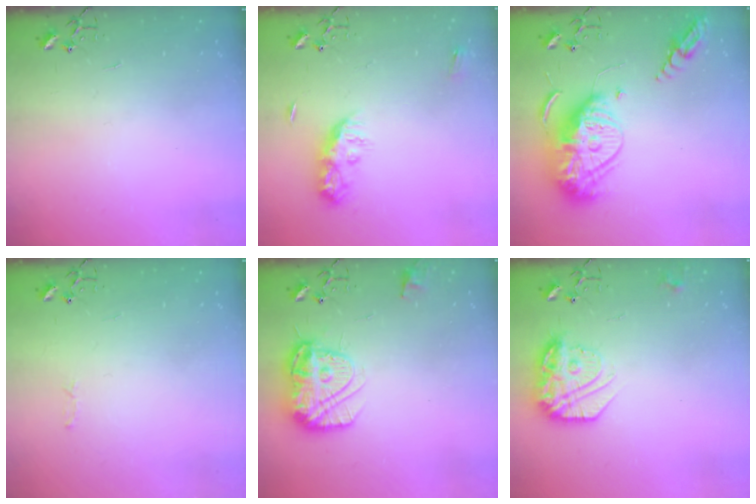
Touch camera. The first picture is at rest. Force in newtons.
{"total": 8.7, "press": 8.7, "slide": 0.4}
{"total": 19.6, "press": 19.5, "slide": 1.9}
{"total": 2.8, "press": 2.8, "slide": 0.4}
{"total": 15.6, "press": 15.5, "slide": 1.6}
{"total": 17.3, "press": 17.3, "slide": 1.3}